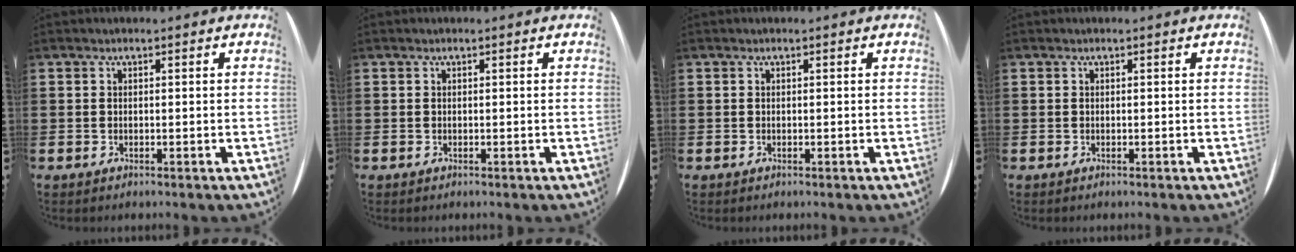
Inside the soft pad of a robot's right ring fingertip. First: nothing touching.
{"total": 0.0}
{"total": 0.0}
{"total": 0.0}